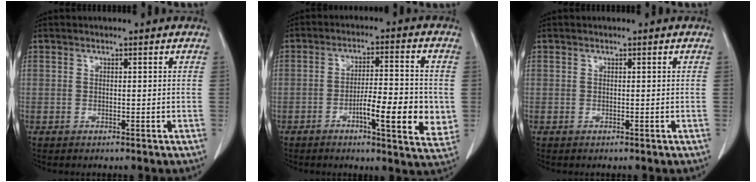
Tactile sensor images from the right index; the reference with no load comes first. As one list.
[{"total": 11.0, "force": [-2.6, 2.1, 10.5], "torque": [-0.150, -0.002, -0.037]}, {"total": 0.0}]